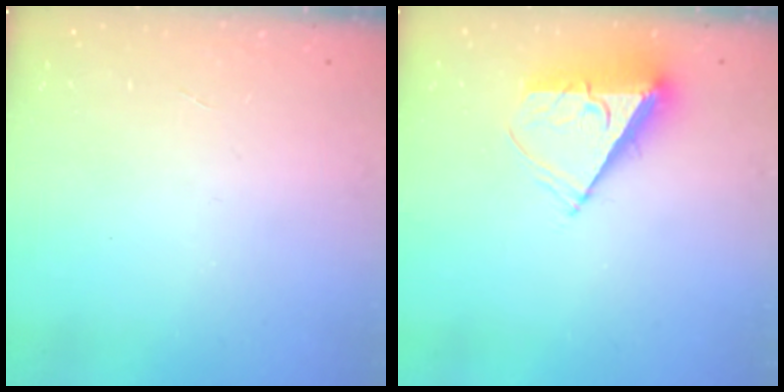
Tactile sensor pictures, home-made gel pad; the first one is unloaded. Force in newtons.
{"total": 7.0, "press": 7.0, "slide": 0.8}